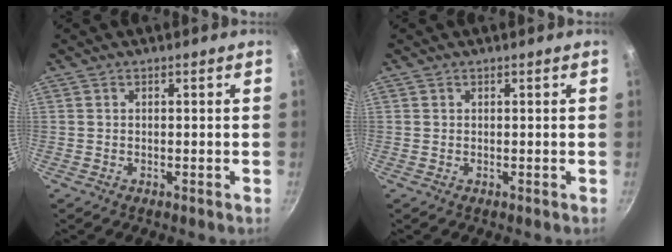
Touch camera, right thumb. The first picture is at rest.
{"total": 0.0}